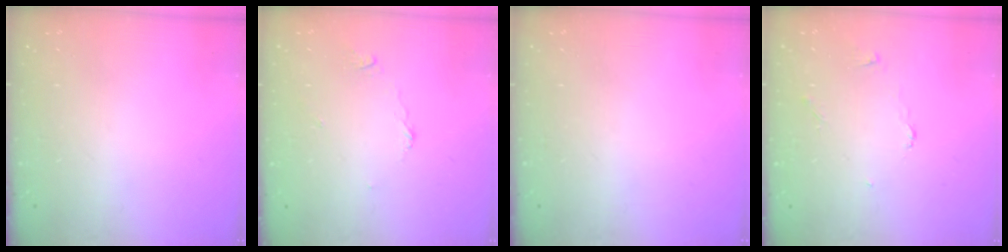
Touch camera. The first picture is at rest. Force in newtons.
{"total": 3.3, "press": 3.2, "slide": 0.4}
{"total": 0.0}
{"total": 2.7, "press": 2.7, "slide": 0.3}